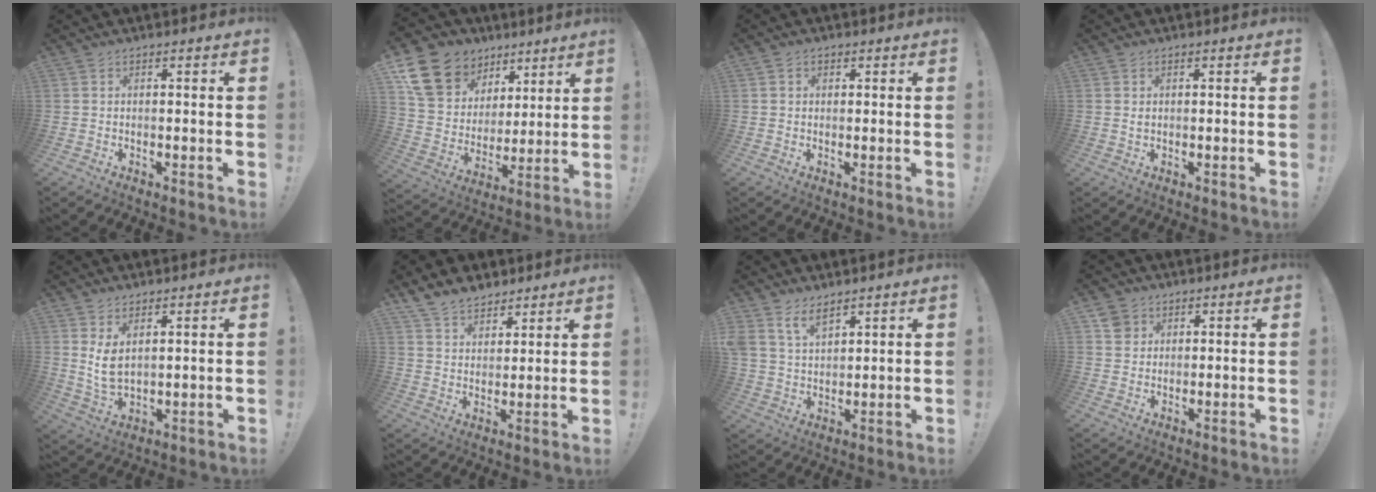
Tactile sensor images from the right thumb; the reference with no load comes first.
{"total": 17.2, "force": [10.3, 12.4, 6.0], "torque": [-0.106, -0.061, 0.219]}
{"total": 1.4, "force": [0.3, 1.3, 0.5], "torque": [-0.002, 0.000, 0.004]}
{"total": 0.7, "force": [0.1, 0.4, 0.5], "torque": [-0.009, 0.001, 0.002]}
{"total": 6.8, "force": [2.8, 3.5, 5.1], "torque": [-0.096, -0.019, 0.052]}
{"total": 8.7, "force": [7.0, 4.8, 1.8], "torque": [-0.039, -0.049, 0.139]}
{"total": 7.5, "force": [5.7, 3.6, 3.3], "torque": [-0.072, -0.023, 0.111]}
{"total": 4.1, "force": [2.1, 3.5, 0.7], "torque": [-0.010, -0.005, 0.039]}